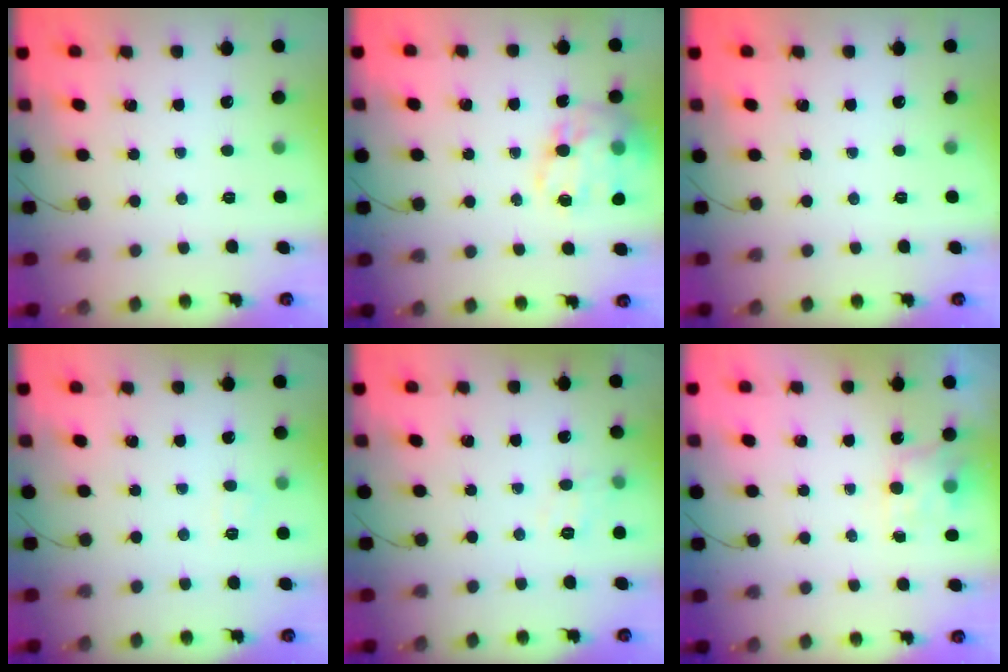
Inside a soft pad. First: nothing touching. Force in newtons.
{"total": 18.8, "press": 18.5, "slide": 3.6}
{"total": 0.0}
{"total": 4.7, "press": 4.5, "slide": 1.1}
{"total": 5.0, "press": 4.7, "slide": 1.6}
{"total": 4.8, "press": 4.6, "slide": 1.2}